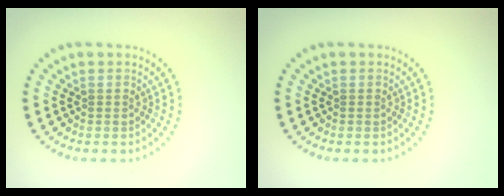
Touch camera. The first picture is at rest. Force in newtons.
{"total": 0.0}